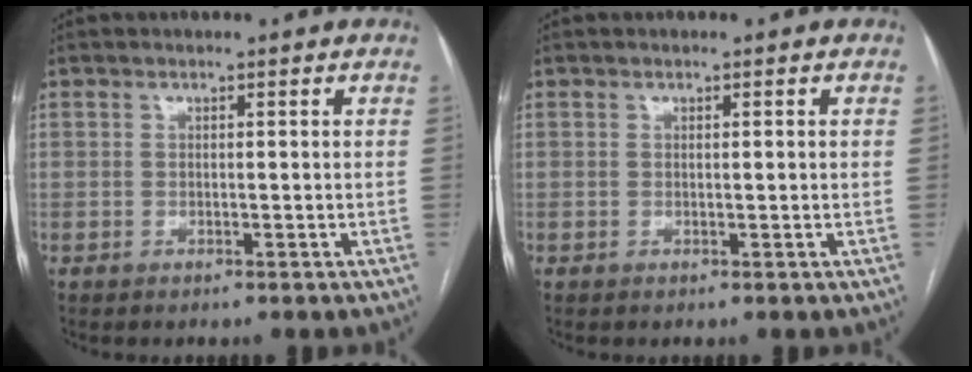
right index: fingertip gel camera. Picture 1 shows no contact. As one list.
[{"total": 0.6, "force": [0.2, 0.1, 0.6], "torque": [-0.014, 0.002, 0.003]}]